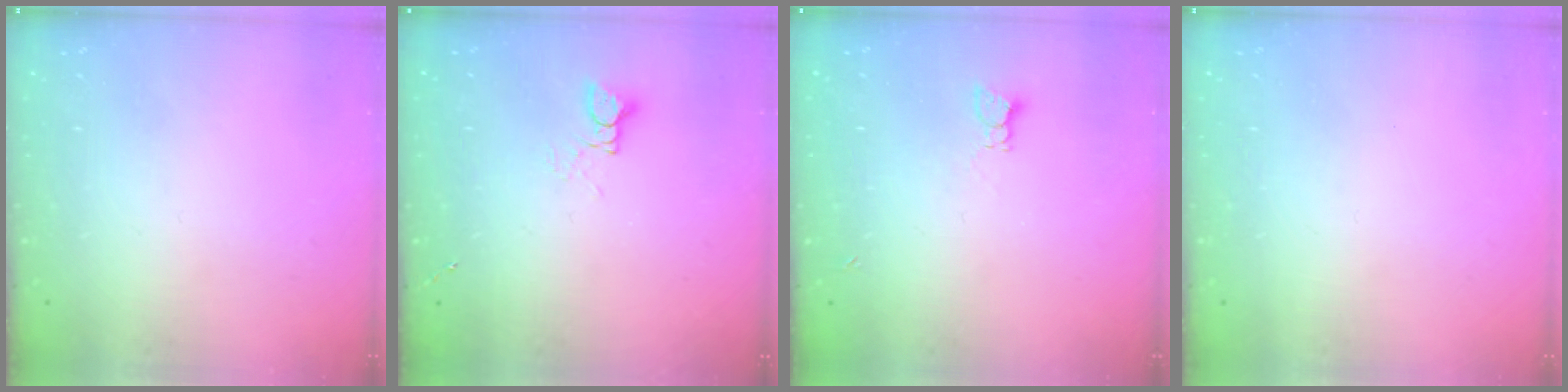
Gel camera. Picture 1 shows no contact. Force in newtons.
{"total": 2.4, "press": 2.4, "slide": 0.3}
{"total": 2.0, "press": 2.0, "slide": 0.3}
{"total": 0.0}